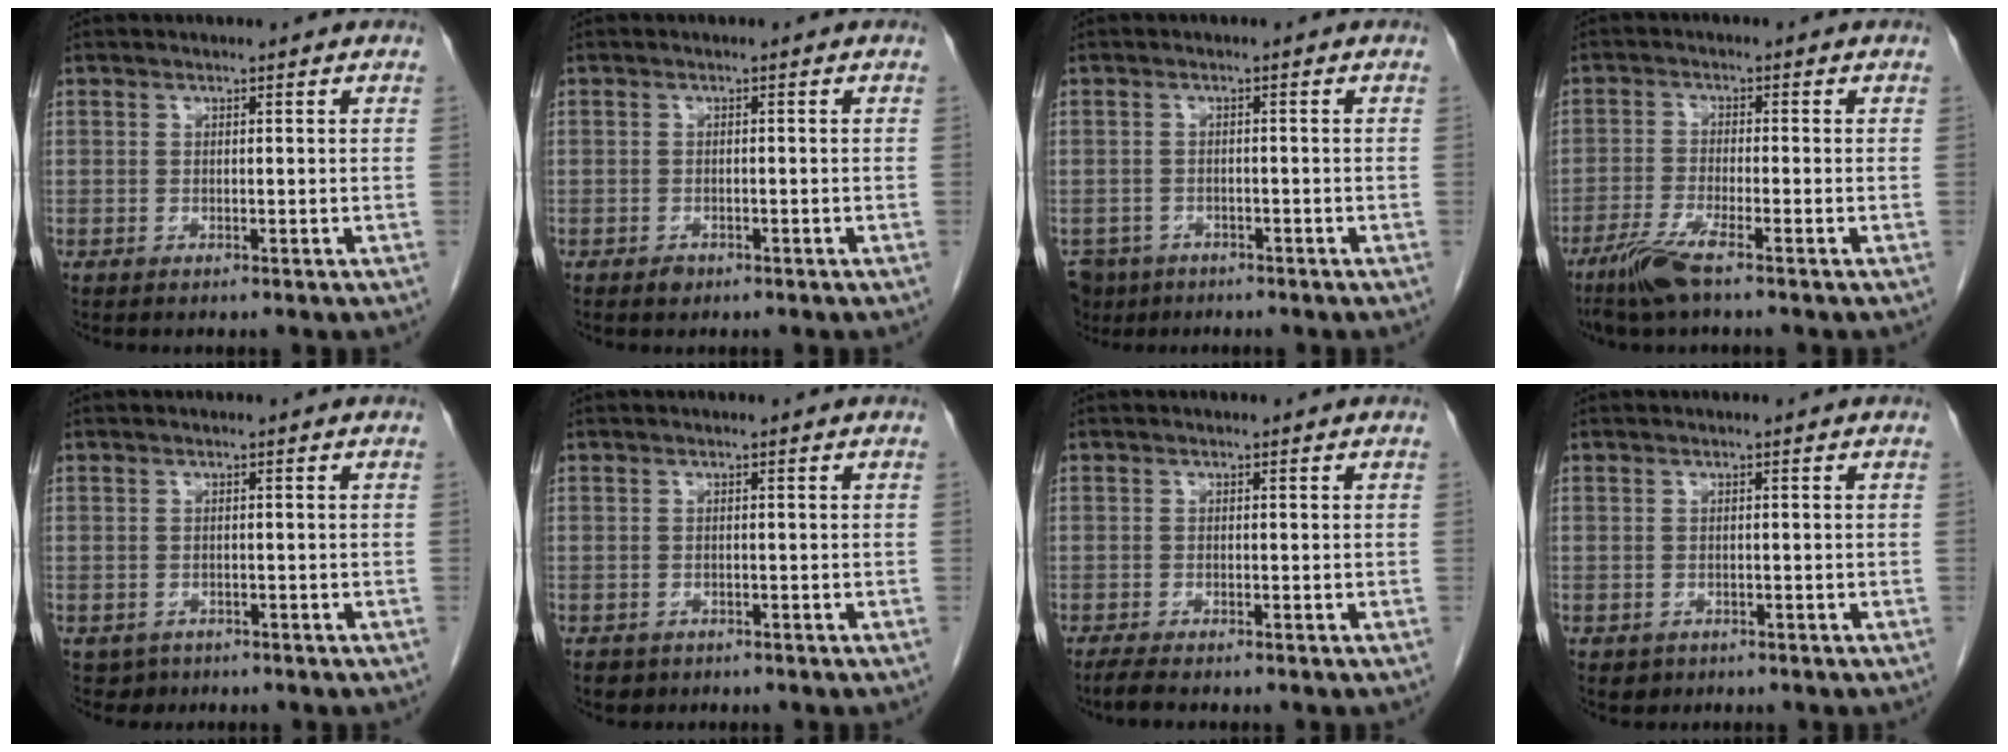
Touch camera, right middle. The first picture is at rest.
{"total": 1.1, "force": [-0.8, 0.7, 0.3], "torque": [-0.006, 0.001, -0.010]}
{"total": 4.9, "force": [-3.8, 3.1, 0.5], "torque": [-0.010, -0.002, -0.064]}
{"total": 5.2, "force": [-3.7, 0.1, 3.7], "torque": [-0.083, -0.014, -0.076]}
{"total": 1.8, "force": [-1.1, 1.5, -0.1], "torque": [-0.004, 0.005, -0.016]}
{"total": 1.7, "force": [-1.1, 1.2, 0.1], "torque": [-0.010, 0.001, -0.015]}
{"total": 1.9, "force": [-1.5, 0.1, 1.0], "torque": [-0.031, -0.009, -0.029]}
{"total": 1.3, "force": [-0.7, 1.1, 0.1], "torque": [-0.006, 0.002, -0.004]}